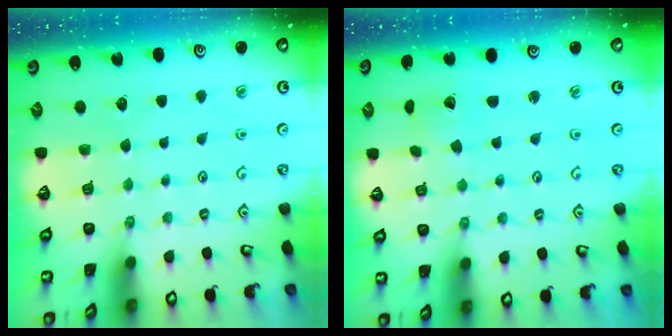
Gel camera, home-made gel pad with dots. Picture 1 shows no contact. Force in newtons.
{"total": 2.1, "press": 2.1, "slide": 0.2}